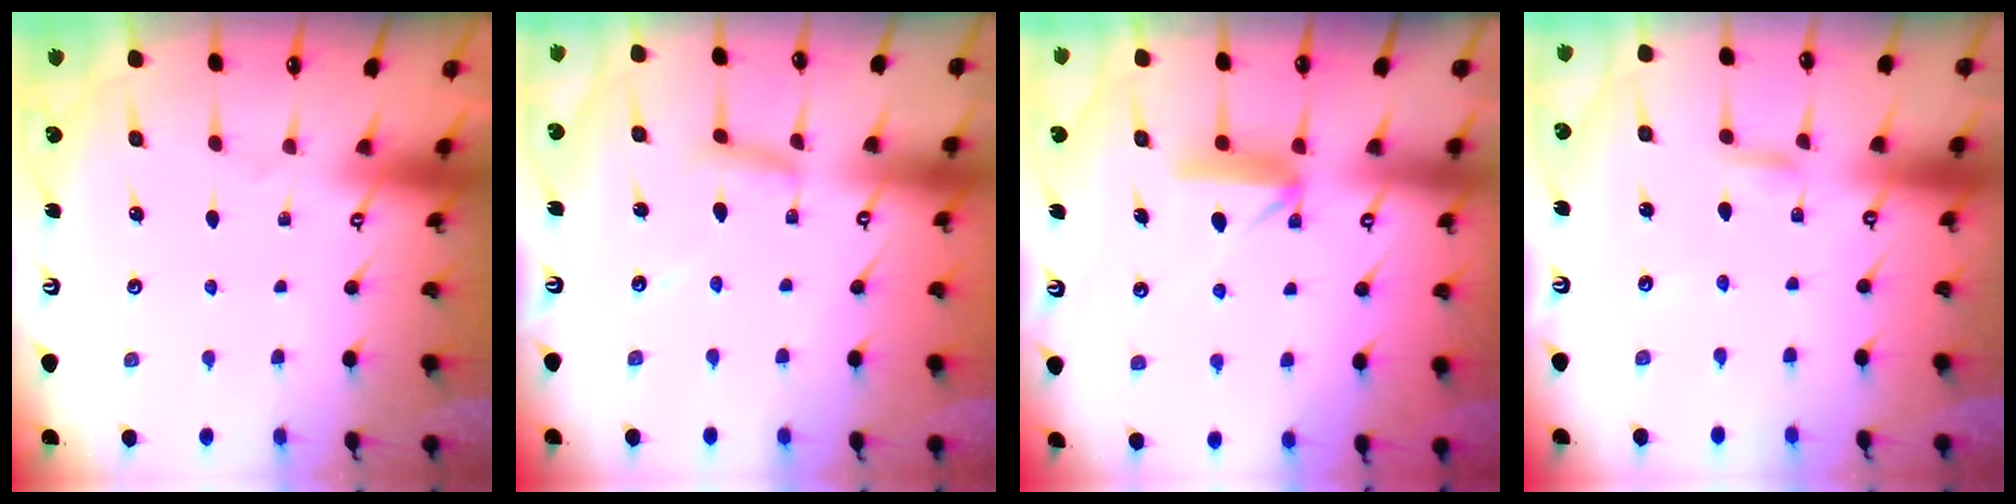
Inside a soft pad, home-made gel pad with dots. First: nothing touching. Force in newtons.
{"total": 7.7, "press": 7.7, "slide": 0.4}
{"total": 8.6, "press": 8.6, "slide": 0.6}
{"total": 2.4, "press": 2.4, "slide": 0.1}